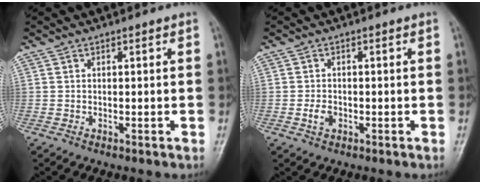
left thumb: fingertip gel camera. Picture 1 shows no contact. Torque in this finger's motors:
{"motor_torque": [-0.38, 0.23, 0.28, 0.14, -0.02]}